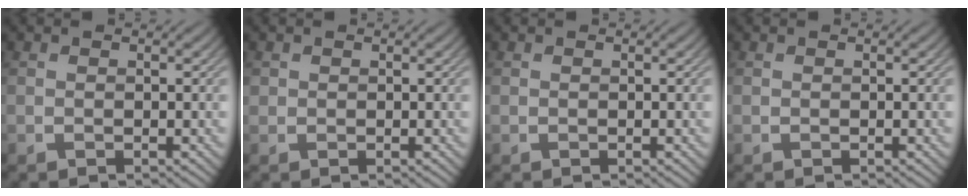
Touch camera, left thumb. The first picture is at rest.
{"total": 0.7, "force": [0.3, 0.6, 0.1], "torque": [-0.001, -0.002, 0.007]}
{"total": 0.0}
{"total": 0.0}